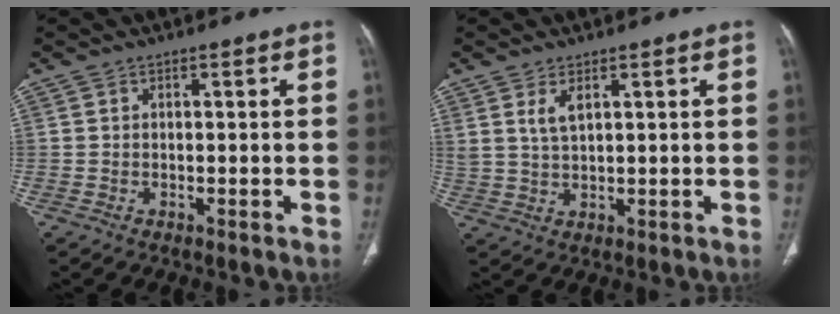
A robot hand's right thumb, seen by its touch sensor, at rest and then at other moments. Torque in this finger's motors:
{"motor_torque": [0.03, 0.08, 0.28, 0.56, 0.12]}